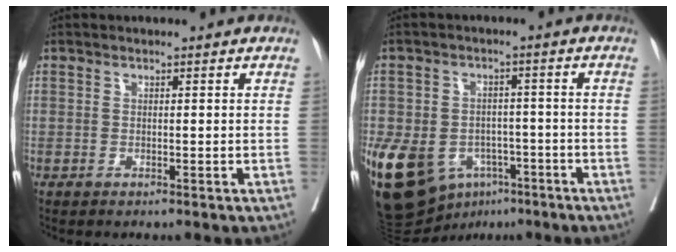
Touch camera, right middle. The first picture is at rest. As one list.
[{"total": 17.1, "force": [-7.8, 12.0, 9.5], "torque": [-0.220, 0.001, -0.113]}]